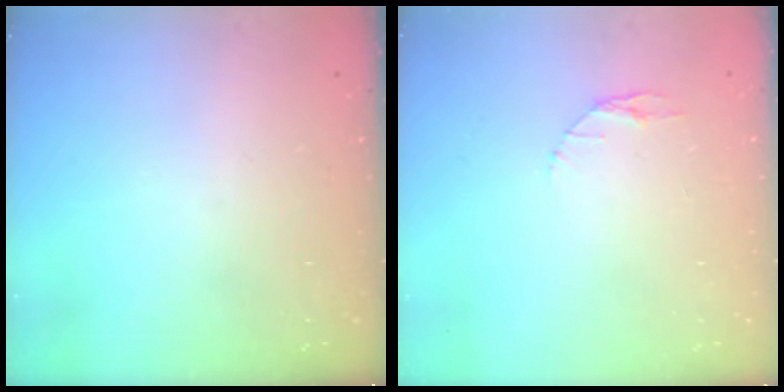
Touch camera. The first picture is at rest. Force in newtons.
{"total": 2.9, "press": 2.9, "slide": 0.4}